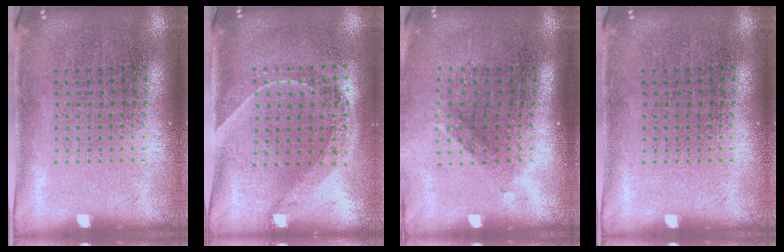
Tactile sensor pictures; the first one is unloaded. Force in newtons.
{"total": 1.6, "press": 1.3, "slide": 0.9}
{"total": 1.2, "press": 0.9, "slide": 0.8}
{"total": 0.0}